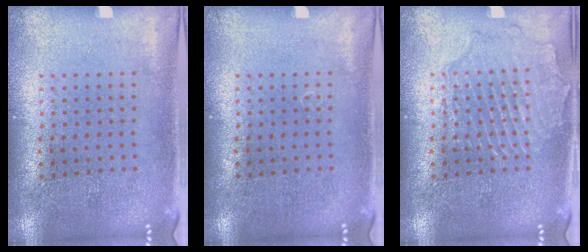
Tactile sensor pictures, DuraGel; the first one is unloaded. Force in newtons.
{"total": 0.0}
{"total": 2.1, "press": 2.1, "slide": 0.2}